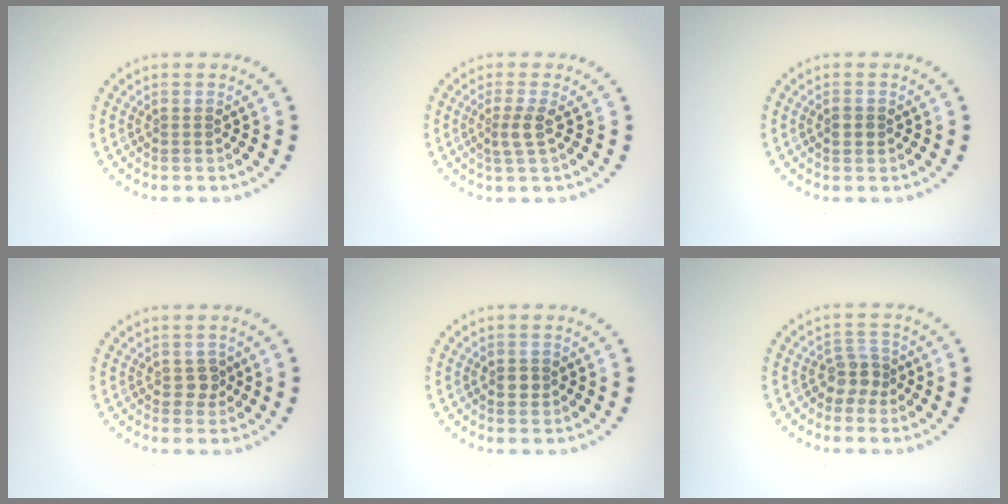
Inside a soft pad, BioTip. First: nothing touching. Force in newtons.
{"total": 1.8, "press": 1.4, "slide": 1.1}
{"total": 1.4, "press": 1.4, "slide": 0.3}
{"total": 1.1, "press": 1.0, "slide": 0.6}
{"total": 1.1, "press": 1.1, "slide": 0.3}
{"total": 2.2, "press": 1.7, "slide": 1.5}